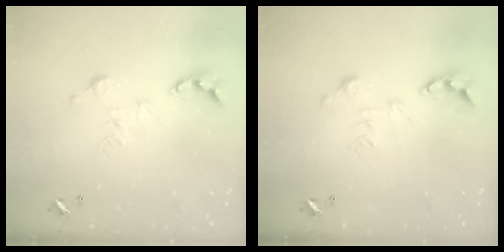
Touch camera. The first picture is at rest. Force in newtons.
{"total": 0.8, "press": 0.8, "slide": 0.3}